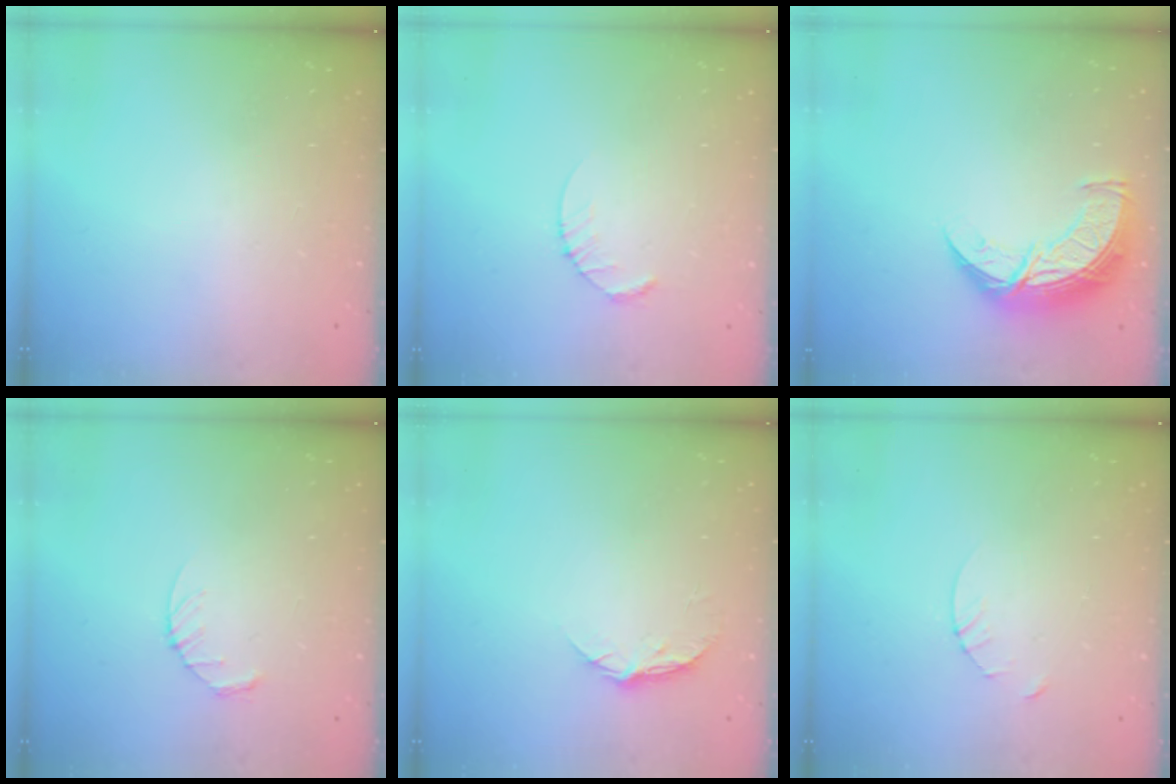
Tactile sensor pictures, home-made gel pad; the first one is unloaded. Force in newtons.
{"total": 2.6, "press": 2.6, "slide": 0.4}
{"total": 11.2, "press": 11.2, "slide": 0.9}
{"total": 3.4, "press": 3.4, "slide": 0.5}
{"total": 6.7, "press": 6.7, "slide": 0.8}
{"total": 3.2, "press": 3.2, "slide": 0.3}